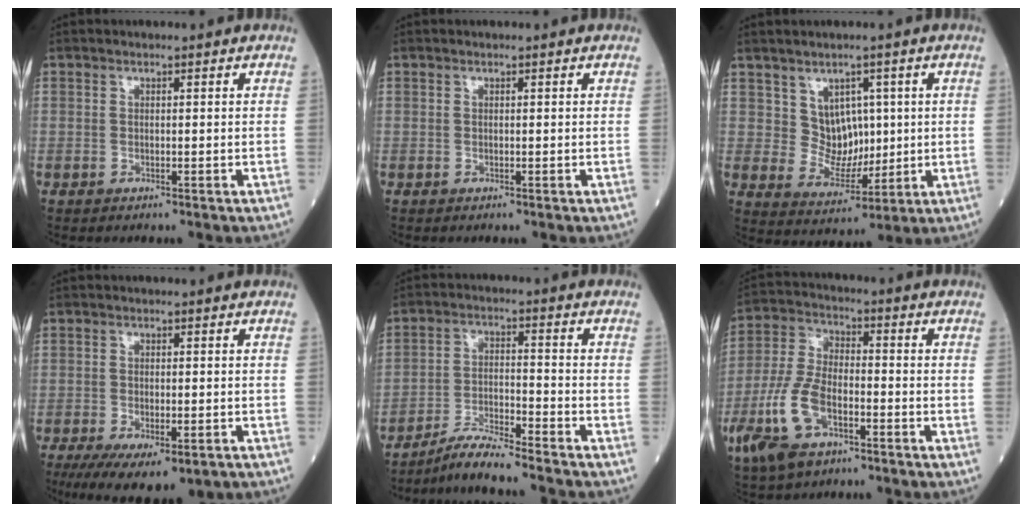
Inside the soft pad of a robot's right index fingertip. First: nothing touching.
{"total": 0.0}
{"total": 6.3, "force": [2.0, 5.2, 2.9], "torque": [-0.042, 0.008, 0.046]}
{"total": 11.5, "force": [-6.8, 4.4, 8.1], "torque": [-0.133, -0.021, -0.099]}
{"total": 7.1, "force": [-6.5, -0.8, 2.7], "torque": [-0.051, -0.015, -0.122]}
{"total": 12.2, "force": [-5.2, 5.7, 9.4], "torque": [-0.219, -0.002, -0.098]}